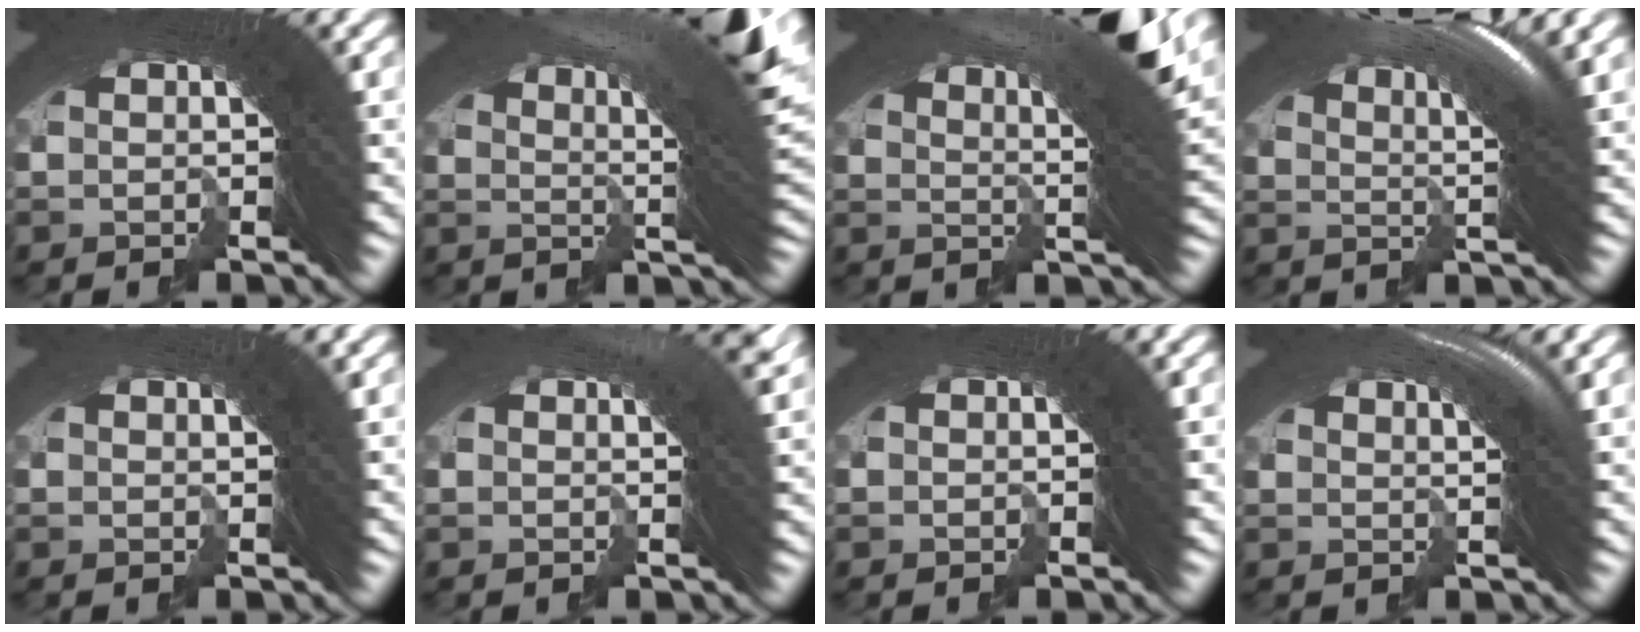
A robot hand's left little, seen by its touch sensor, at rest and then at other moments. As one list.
[{"total": 12.8, "force": [5.4, 5.0, 10.5], "torque": [-0.146, 0.033, 0.059]}, {"total": 11.8, "force": [5.7, 4.3, 9.4], "torque": [-0.139, 0.031, 0.066]}, {"total": 10.4, "force": [4.5, 4.1, 8.5], "torque": [-0.144, 0.020, 0.050]}, {"total": 2.0, "force": [1.3, -0.5, 1.4], "torque": [-0.025, 0.010, 0.020]}, {"total": 4.2, "force": [1.9, 1.0, 3.6], "torque": [-0.042, 0.014, 0.023]}, {"total": 0.0}, {"total": 4.4, "force": [2.2, 1.0, 3.6], "torque": [-0.068, 0.005, 0.029]}]